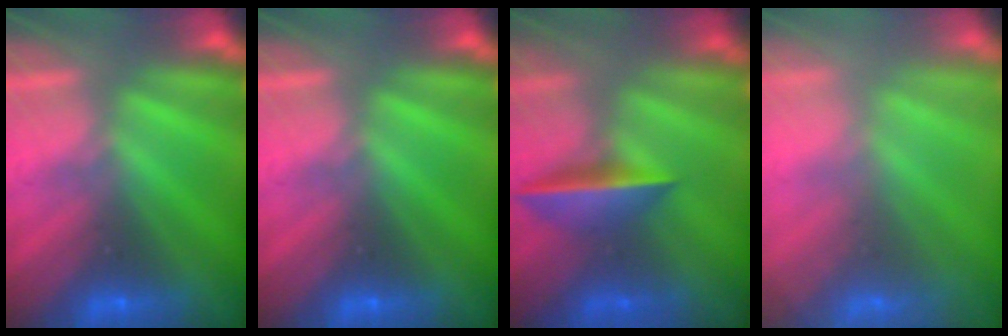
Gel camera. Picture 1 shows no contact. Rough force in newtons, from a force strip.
{"total": 0.0}
{"total": 1.2}
{"total": 7.8}